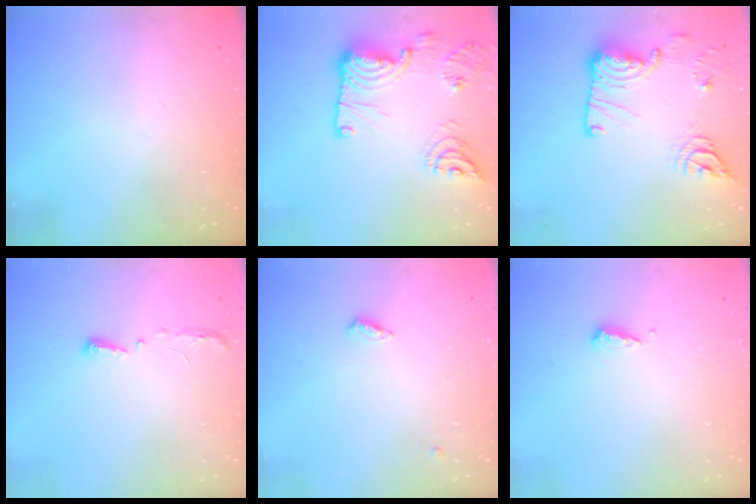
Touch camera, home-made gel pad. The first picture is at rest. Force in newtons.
{"total": 19.2, "press": 19.2, "slide": 1.1}
{"total": 17.4, "press": 17.2, "slide": 2.7}
{"total": 4.1, "press": 4.0, "slide": 0.6}
{"total": 4.2, "press": 4.2, "slide": 0.5}
{"total": 3.8, "press": 3.7, "slide": 0.3}